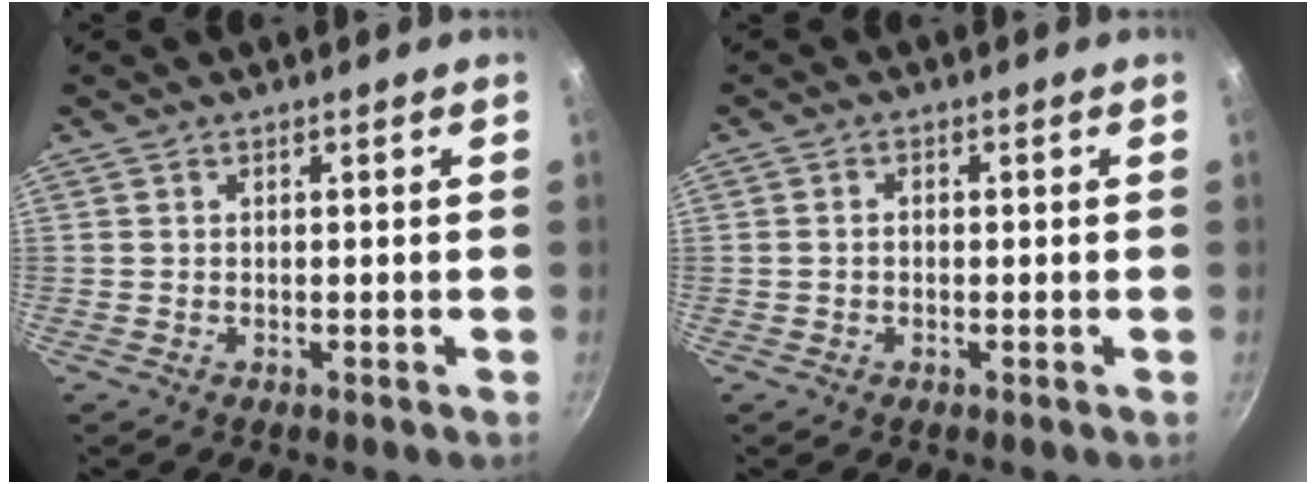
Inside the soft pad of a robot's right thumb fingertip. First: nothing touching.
{"total": 1.3, "force": [-0.2, 1.0, 0.8], "torque": [-0.016, 0.006, -0.006]}